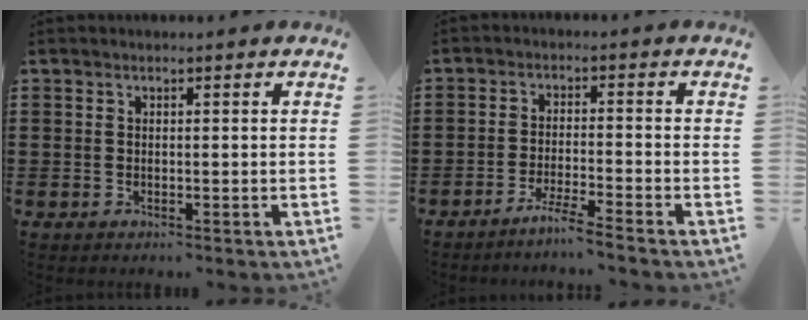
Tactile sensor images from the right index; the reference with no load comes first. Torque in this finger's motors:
{"motor_torque": [0.21, 0.24, 0.00, 0.05]}